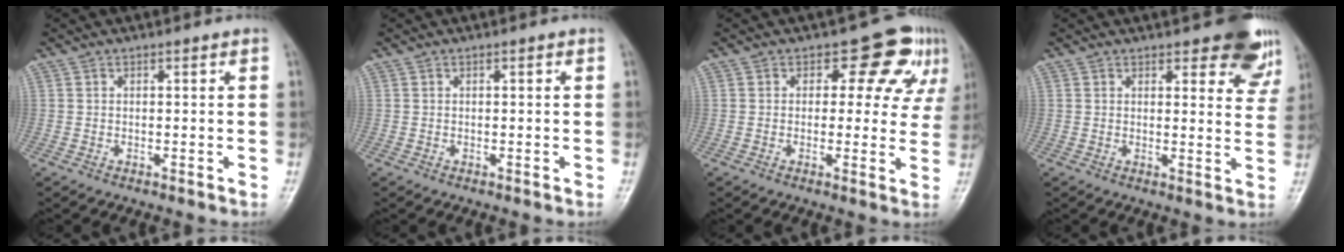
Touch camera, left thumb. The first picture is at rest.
{"total": 0.0}
{"total": 8.5, "force": [4.0, 5.6, 4.9], "torque": [-0.008, -0.009, 0.037]}
{"total": 9.4, "force": [6.7, 3.6, 5.7], "torque": [-0.029, -0.035, 0.072]}